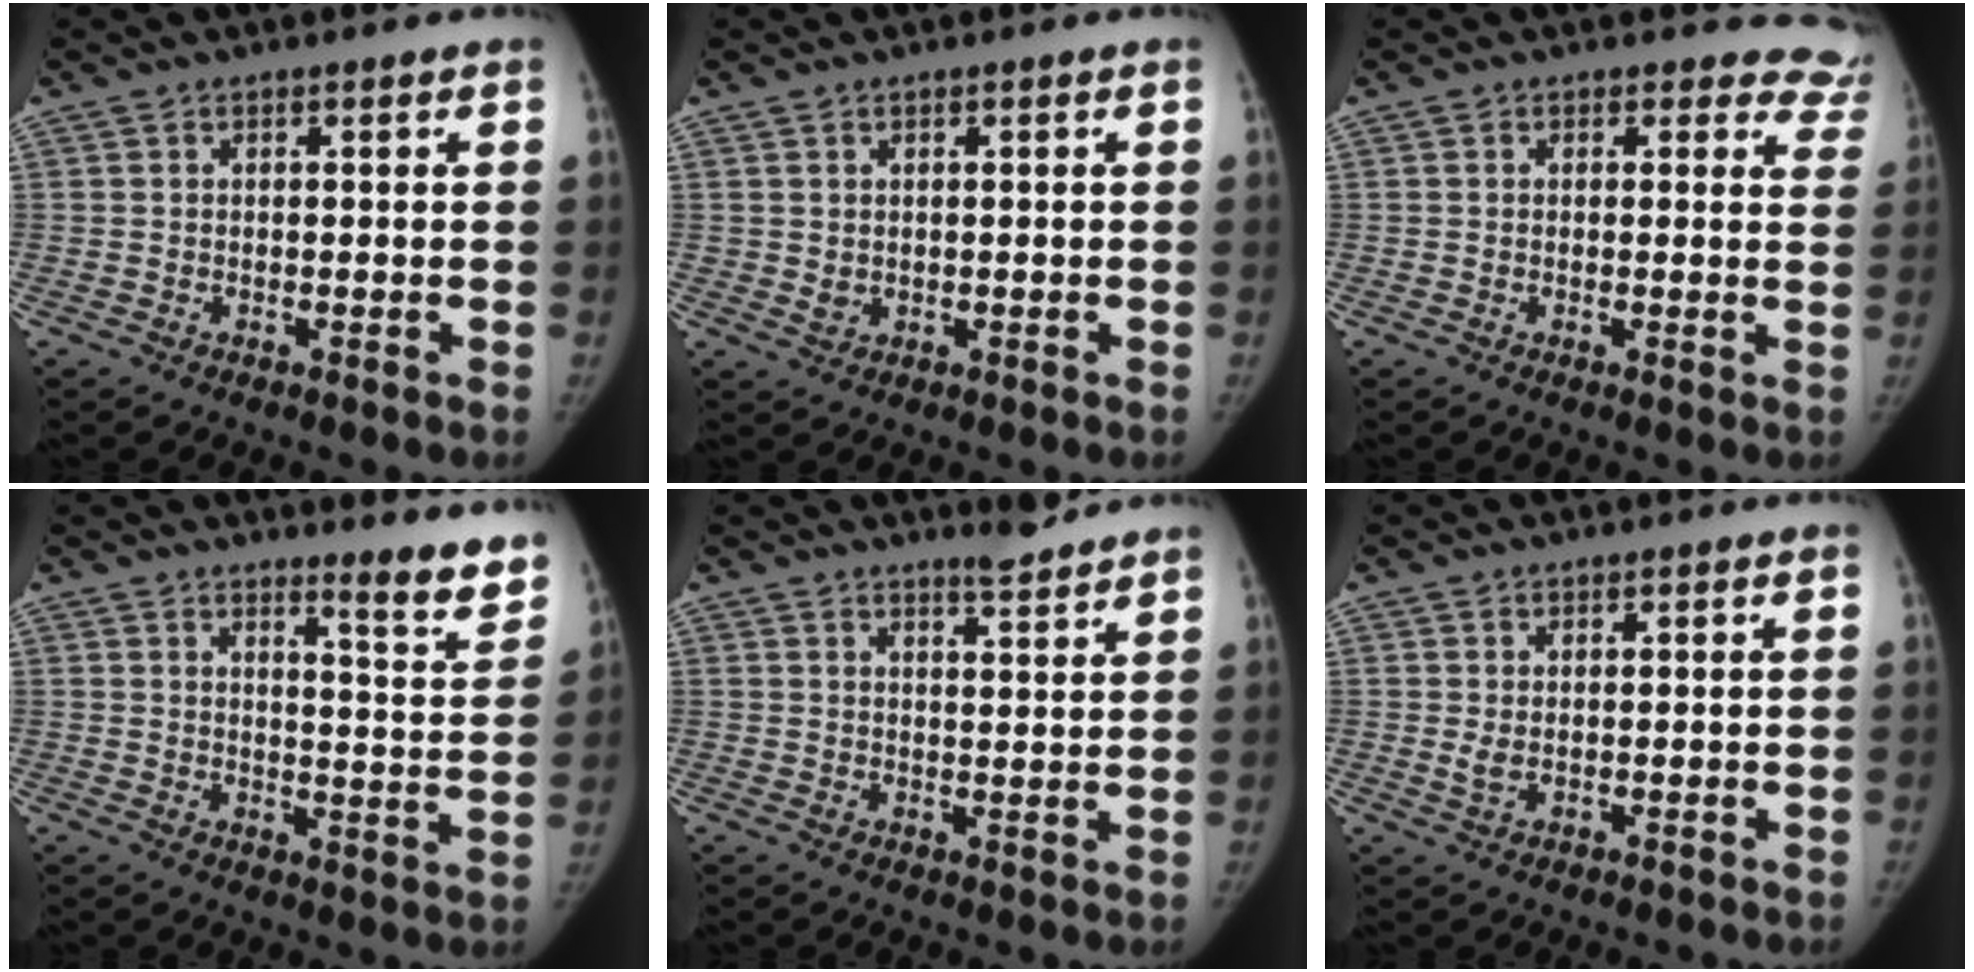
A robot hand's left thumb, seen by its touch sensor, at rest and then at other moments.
{"total": 1.6, "force": [0.2, 1.4, 0.7], "torque": [-0.009, -0.003, 0.010]}
{"total": 7.7, "force": [6.7, 3.7, -0.2], "torque": [0.067, -0.027, 0.030]}
{"total": 8.4, "force": [7.0, 1.2, 4.6], "torque": [-0.038, -0.060, 0.086]}
{"total": 4.1, "force": [3.6, 0.4, 1.9], "torque": [-0.022, -0.033, 0.055]}
{"total": 1.7, "force": [0.2, 1.1, 1.4], "torque": [-0.025, -0.006, 0.006]}